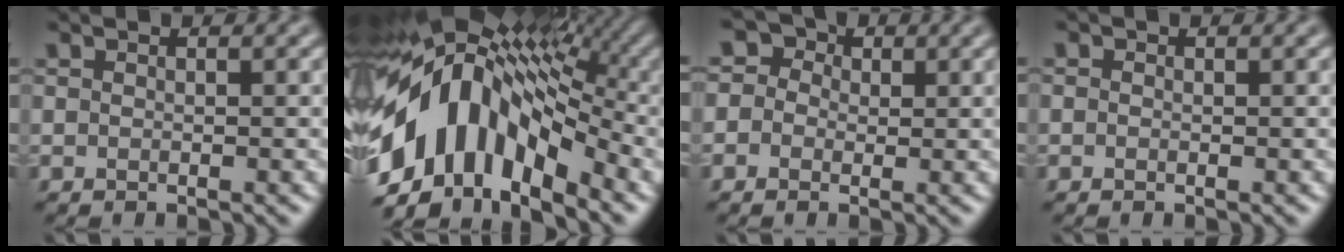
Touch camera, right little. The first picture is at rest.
{"total": 13.6, "force": [-3.7, 8.2, 10.2], "torque": [-0.176, 0.014, -0.075]}
{"total": 3.2, "force": [0.8, 2.8, 1.4], "torque": [-0.005, 0.016, -0.020]}
{"total": 0.0}